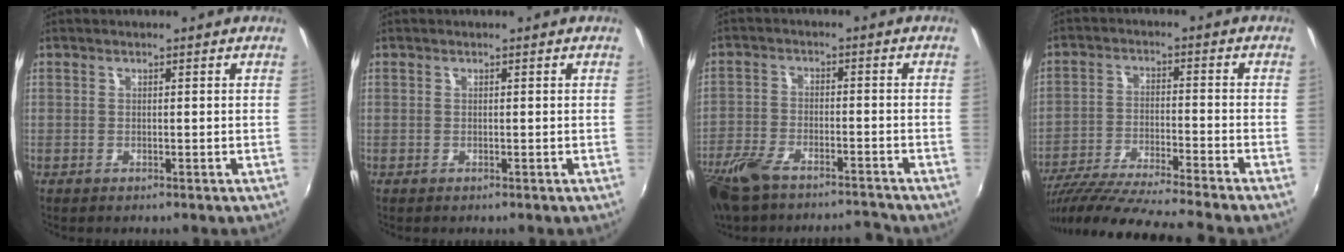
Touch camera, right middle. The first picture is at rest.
{"total": 0.0}
{"total": 12.1, "force": [-10.3, 3.5, 5.4], "torque": [-0.139, -0.014, -0.189]}
{"total": 17.6, "force": [-15.3, -1.4, 8.5], "torque": [-0.162, -0.041, -0.257]}